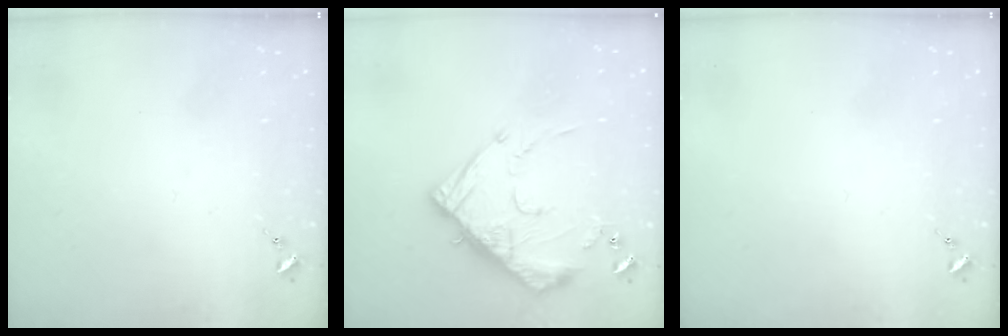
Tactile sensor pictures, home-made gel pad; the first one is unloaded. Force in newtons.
{"total": 14.2, "press": 14.2, "slide": 1.2}
{"total": 0.0}